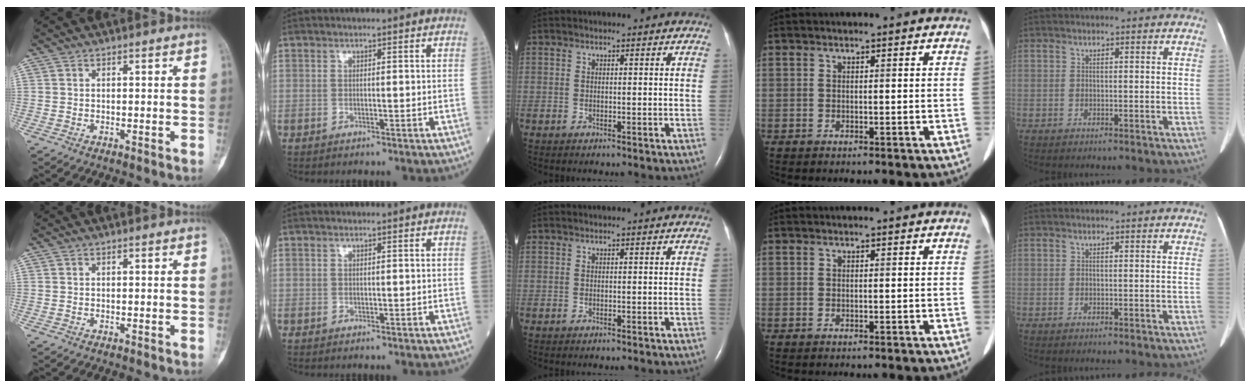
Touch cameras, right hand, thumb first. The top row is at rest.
{}